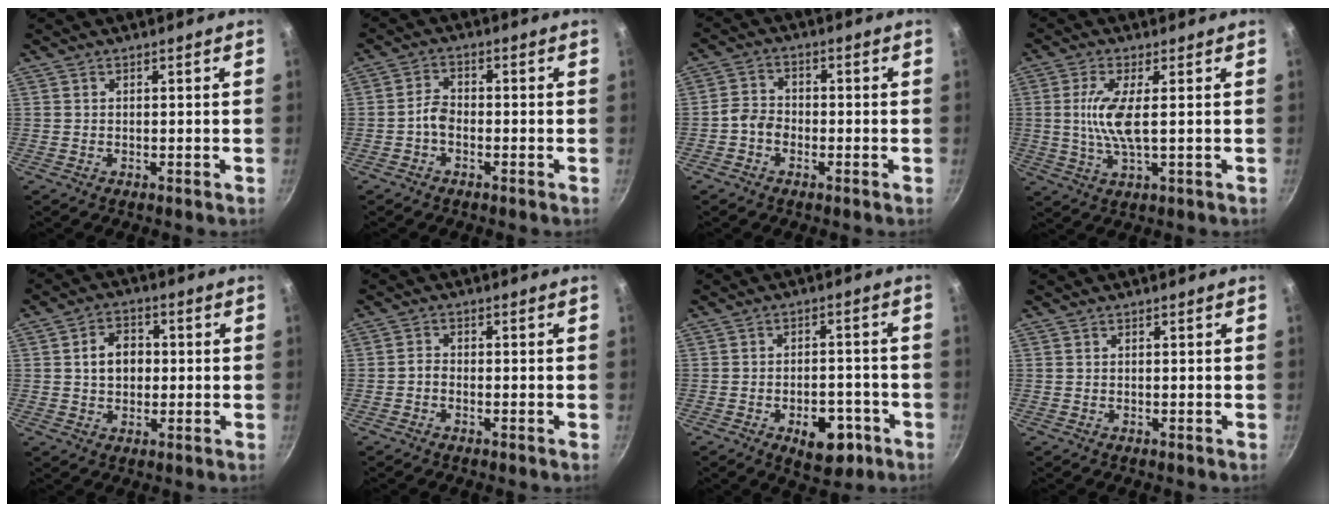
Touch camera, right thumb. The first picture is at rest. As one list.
[{"total": 3.0, "force": [-1.5, 1.7, 1.9], "torque": [-0.035, 0.020, -0.034]}, {"total": 3.7, "force": [-1.8, 2.8, 1.7], "torque": [-0.024, 0.022, -0.040]}, {"total": 7.5, "force": [0.6, 1.8, 7.2], "torque": [-0.159, -0.005, 0.013]}, {"total": 6.6, "force": [0.3, 5.1, 4.2], "torque": [-0.041, 0.013, 0.002]}, {"total": 1.5, "force": [-1.0, 0.8, 0.8], "torque": [-0.022, 0.011, -0.024]}, {"total": 9.3, "force": [-4.2, 5.3, 6.4], "torque": [-0.050, 0.023, -0.050]}, {"total": 0.0}]